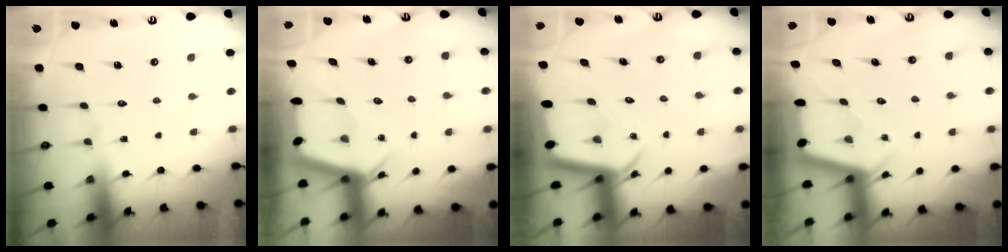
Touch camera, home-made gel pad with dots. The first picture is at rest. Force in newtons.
{"total": 3.8, "press": 3.8, "slide": 0.2}
{"total": 2.8, "press": 2.8, "slide": 0.3}
{"total": 2.3, "press": 2.3, "slide": 0.3}